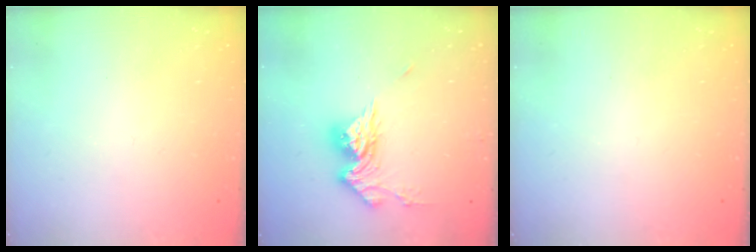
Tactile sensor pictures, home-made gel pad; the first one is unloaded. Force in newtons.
{"total": 12.0, "press": 11.9, "slide": 1.1}
{"total": 0.0}